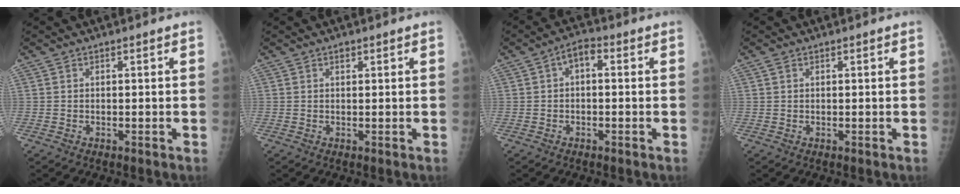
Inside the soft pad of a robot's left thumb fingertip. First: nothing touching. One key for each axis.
{"total": 0.9, "fx": 0.5, "fy": 0.6, "fz": 0.4, "tx": -0.001, "ty": -0.002, "tz": 0.008}
{"total": 3.8, "fx": 0.4, "fy": 2.2, "fz": 3.1, "tx": -0.039, "ty": 0.014, "tz": -0.005}
{"total": 0.7, "fx": 0.3, "fy": 0.5, "fz": 0.4, "tx": -0.007, "ty": 0.003, "tz": 0.005}